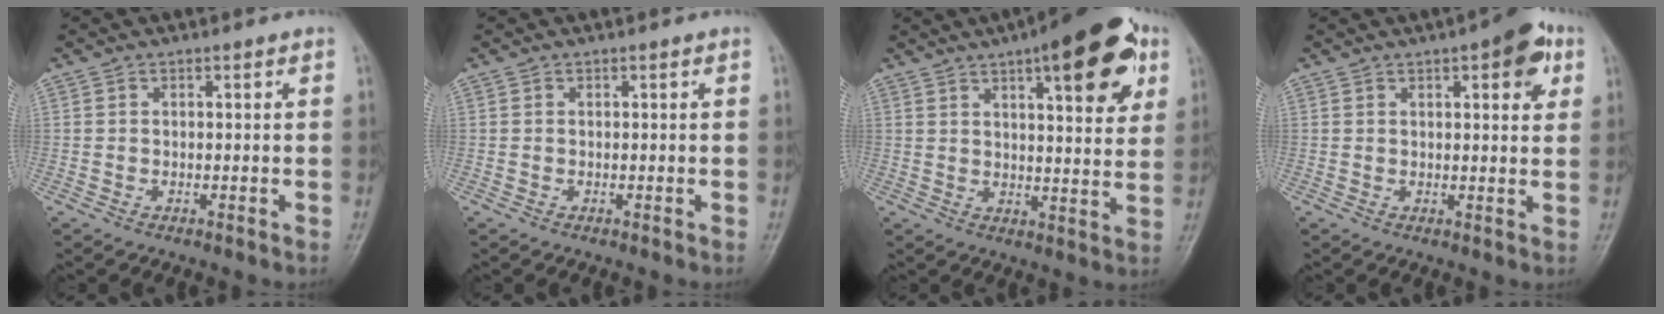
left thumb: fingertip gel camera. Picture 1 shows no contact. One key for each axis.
{"total": 0.0}
{"total": 17.9, "fx": 8.5, "fy": 5.7, "fz": 14.7, "tx": -0.171, "ty": -0.019, "tz": 0.113}
{"total": 7.9, "fx": 3.5, "fy": 2.8, "fz": 6.5, "tx": -0.062, "ty": -0.006, "tz": 0.039}